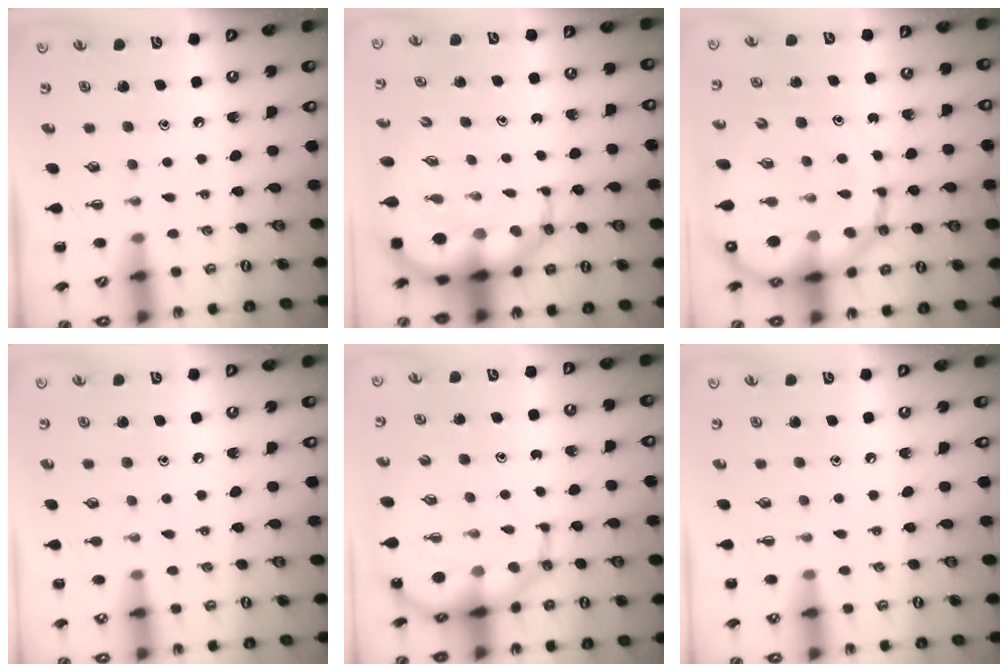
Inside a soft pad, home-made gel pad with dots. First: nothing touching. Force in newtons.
{"total": 12.0, "press": 11.5, "slide": 3.2}
{"total": 20.8, "press": 20.1, "slide": 5.4}
{"total": 6.2, "press": 5.9, "slide": 1.9}
{"total": 10.2, "press": 9.7, "slide": 3.1}
{"total": 6.4, "press": 6.2, "slide": 1.8}